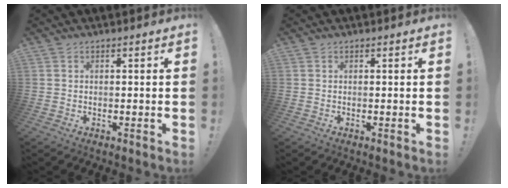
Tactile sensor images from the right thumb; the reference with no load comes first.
{"total": 0.0}